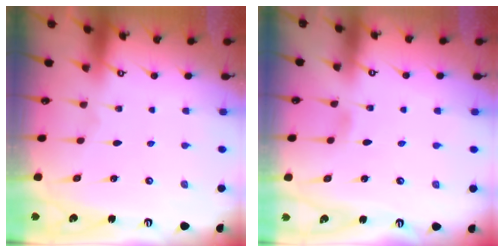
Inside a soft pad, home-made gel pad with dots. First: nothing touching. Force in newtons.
{"total": 3.3, "press": 3.3, "slide": 0.3}